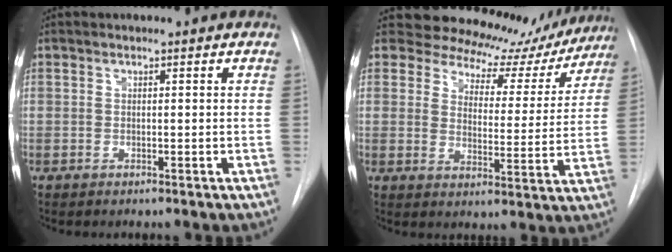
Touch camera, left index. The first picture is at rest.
{"total": 12.9, "force": [11.6, 5.3, 2.1], "torque": [-0.008, -0.017, 0.129]}